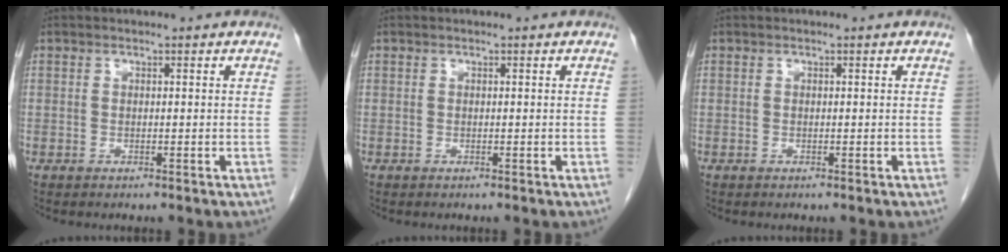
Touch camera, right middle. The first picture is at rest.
{"total": 0.0}
{"total": 0.0}